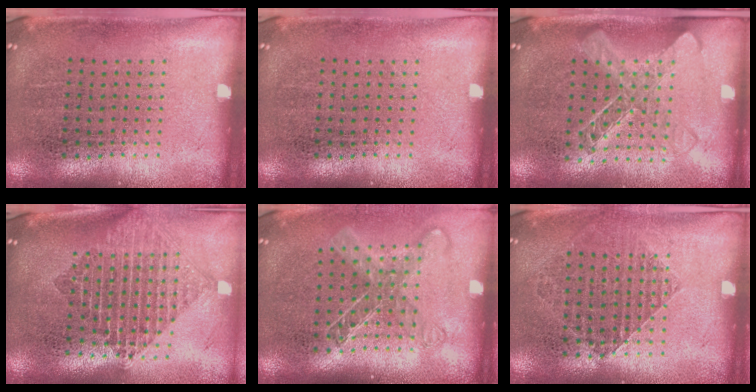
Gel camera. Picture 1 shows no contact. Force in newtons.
{"total": 0.0}
{"total": 1.6, "press": 1.5, "slide": 0.6}
{"total": 2.2, "press": 1.7, "slide": 1.4}
{"total": 1.5, "press": 1.2, "slide": 0.8}
{"total": 0.9, "press": 0.9, "slide": 0.1}